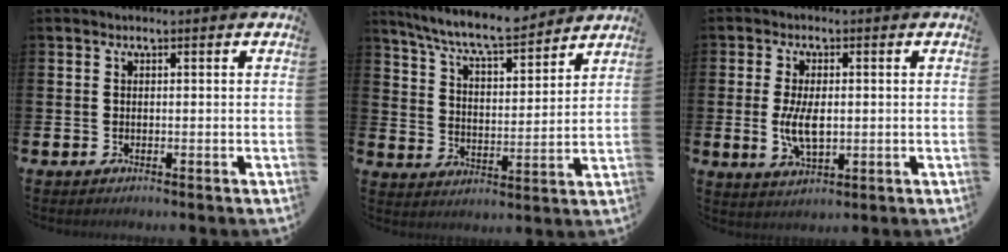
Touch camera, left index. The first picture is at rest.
{"total": 8.5, "force": [8.0, 1.0, 2.8], "torque": [-0.088, -0.047, 0.143]}
{"total": 5.5, "force": [-0.2, 2.7, 4.8], "torque": [-0.090, -0.005, -0.009]}